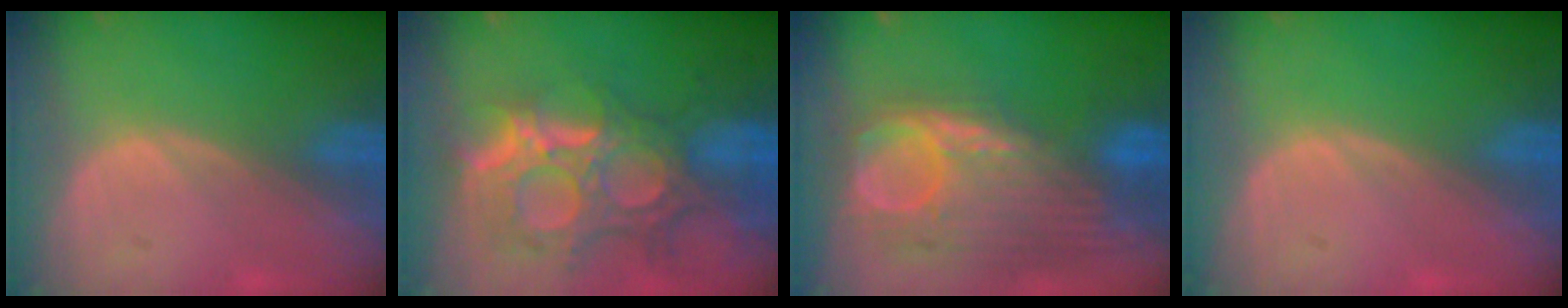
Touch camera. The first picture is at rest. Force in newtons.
{"total": 12.9, "press": 11.1, "slide": 6.7}
{"total": 12.2, "press": 10.4, "slide": 6.3}
{"total": 0.0}